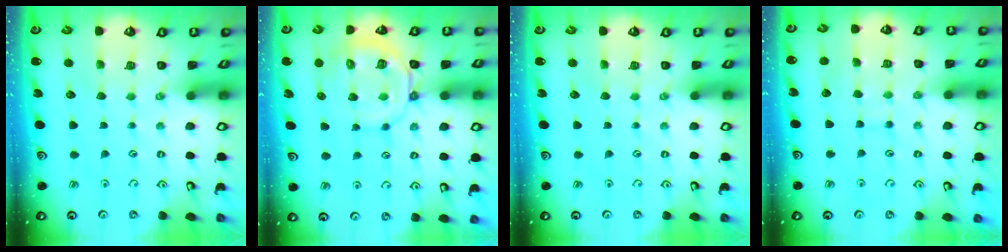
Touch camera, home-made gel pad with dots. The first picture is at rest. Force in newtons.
{"total": 11.5, "press": 11.4, "slide": 1.5}
{"total": 0.0}
{"total": 7.1, "press": 7.1, "slide": 0.5}